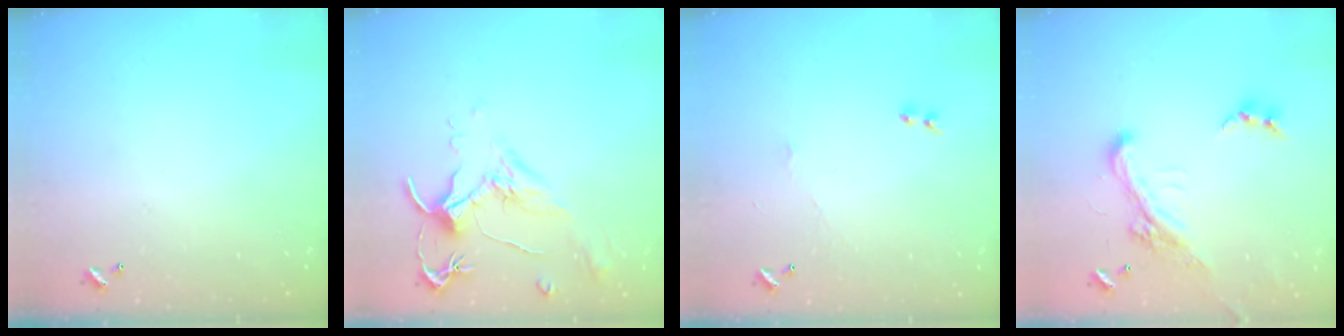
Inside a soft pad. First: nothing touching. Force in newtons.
{"total": 1.9, "press": 1.9, "slide": 0.6}
{"total": 3.4, "press": 3.4, "slide": 0.4}
{"total": 5.2, "press": 4.9, "slide": 1.6}